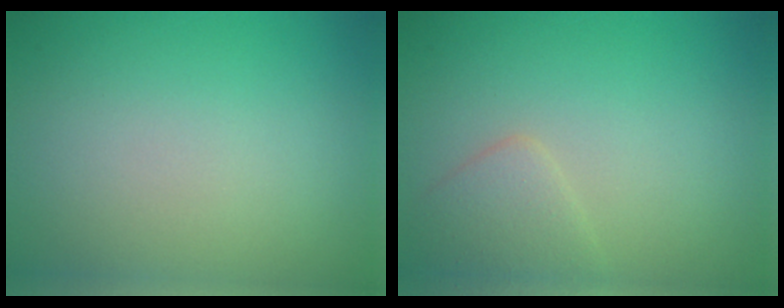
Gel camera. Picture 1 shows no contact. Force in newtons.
{"total": 2.0, "press": 2.0, "slide": 0.0}